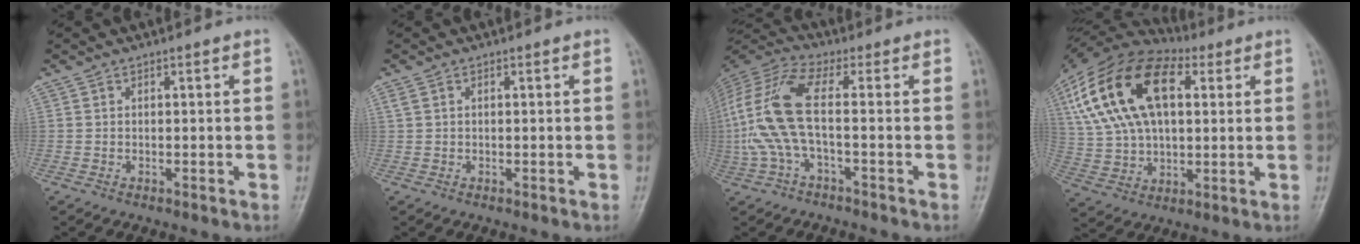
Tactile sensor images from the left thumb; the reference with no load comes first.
{"total": 1.2, "force": [0.2, 0.6, 0.9], "torque": [-0.026, 0.013, 0.009]}
{"total": 13.6, "force": [-1.3, 4.5, 12.8], "torque": [-0.304, 0.035, -0.033]}
{"total": 23.1, "force": [7.1, 13.1, 17.7], "torque": [-0.332, 0.014, 0.122]}